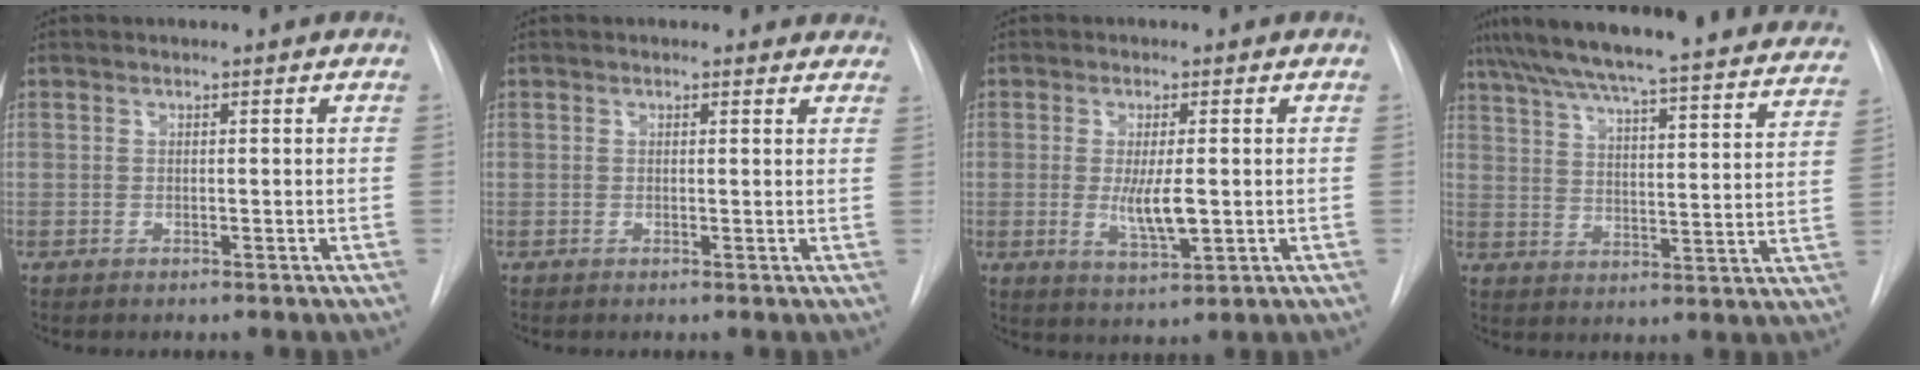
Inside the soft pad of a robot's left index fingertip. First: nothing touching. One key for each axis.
{"total": 3.3, "fx": 2.9, "fy": 1.5, "fz": 0.2, "tx": 0.015, "ty": -0.006, "tz": 0.012}
{"total": 5.3, "fx": -0.3, "fy": 1.4, "fz": 5.2, "tx": -0.096, "ty": -0.013, "tz": -0.001}
{"total": 34.6, "fx": 30.9, "fy": 3.8, "fz": 14.9, "tx": -0.235, "ty": -0.060, "tz": 0.383}